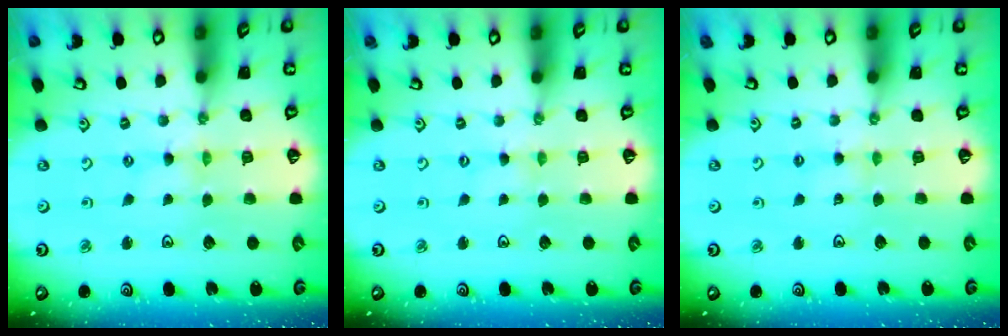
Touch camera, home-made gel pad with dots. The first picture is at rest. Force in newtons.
{"total": 0.0}
{"total": 2.6, "press": 2.6, "slide": 0.3}